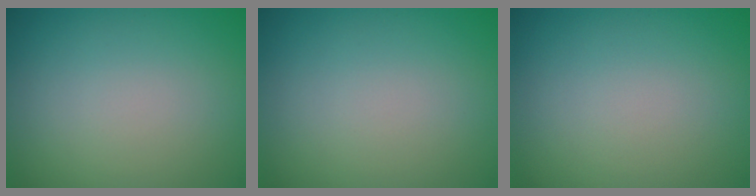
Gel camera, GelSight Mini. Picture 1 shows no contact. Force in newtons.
{"total": 0.0}
{"total": 0.0}